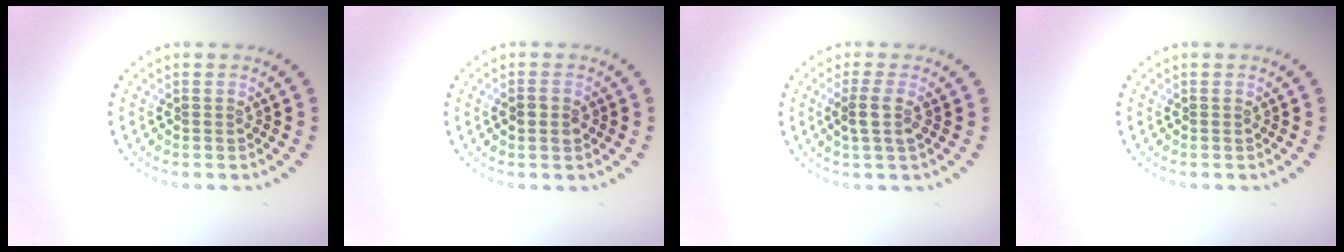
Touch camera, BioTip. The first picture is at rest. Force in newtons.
{"total": 1.6, "press": 1.5, "slide": 0.5}
{"total": 2.2, "press": 1.6, "slide": 1.4}
{"total": 0.0}